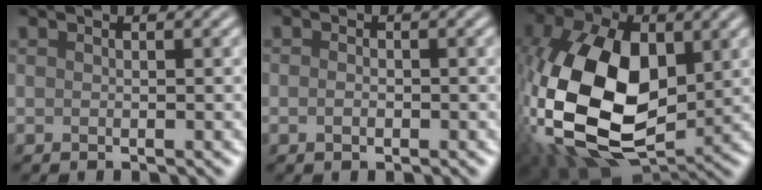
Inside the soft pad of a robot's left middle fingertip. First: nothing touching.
{"total": 0.8, "force": [-0.3, 0.6, 0.5], "torque": [-0.009, 0.002, -0.007]}
{"total": 16.4, "force": [0.6, 10.4, 12.7], "torque": [-0.288, -0.011, 0.009]}